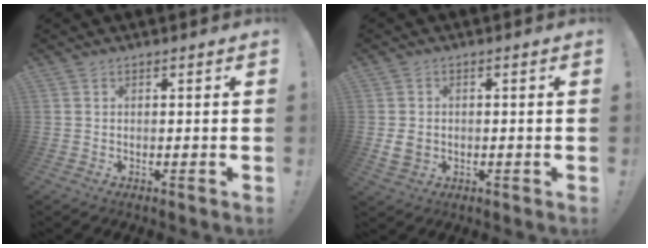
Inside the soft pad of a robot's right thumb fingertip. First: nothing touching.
{"total": 4.7, "force": [-0.2, 4.0, 2.5], "torque": [-0.048, 0.003, -0.002]}